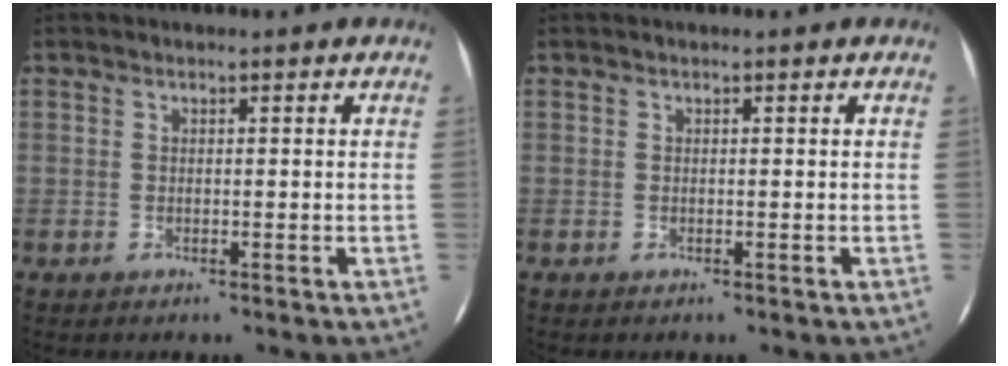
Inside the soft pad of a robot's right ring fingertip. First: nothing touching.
{"total": 0.0}